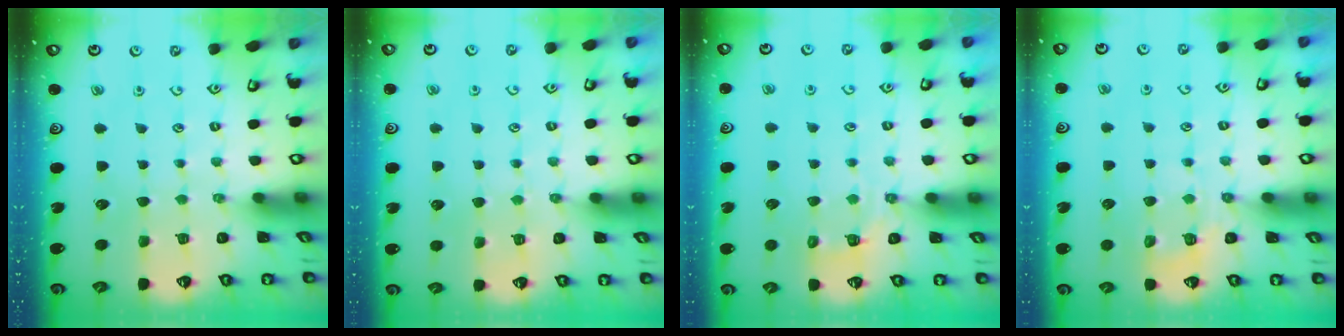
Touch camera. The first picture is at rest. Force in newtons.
{"total": 4.7, "press": 4.6, "slide": 0.4}
{"total": 4.6, "press": 4.3, "slide": 1.6}
{"total": 7.7, "press": 7.6, "slide": 1.0}